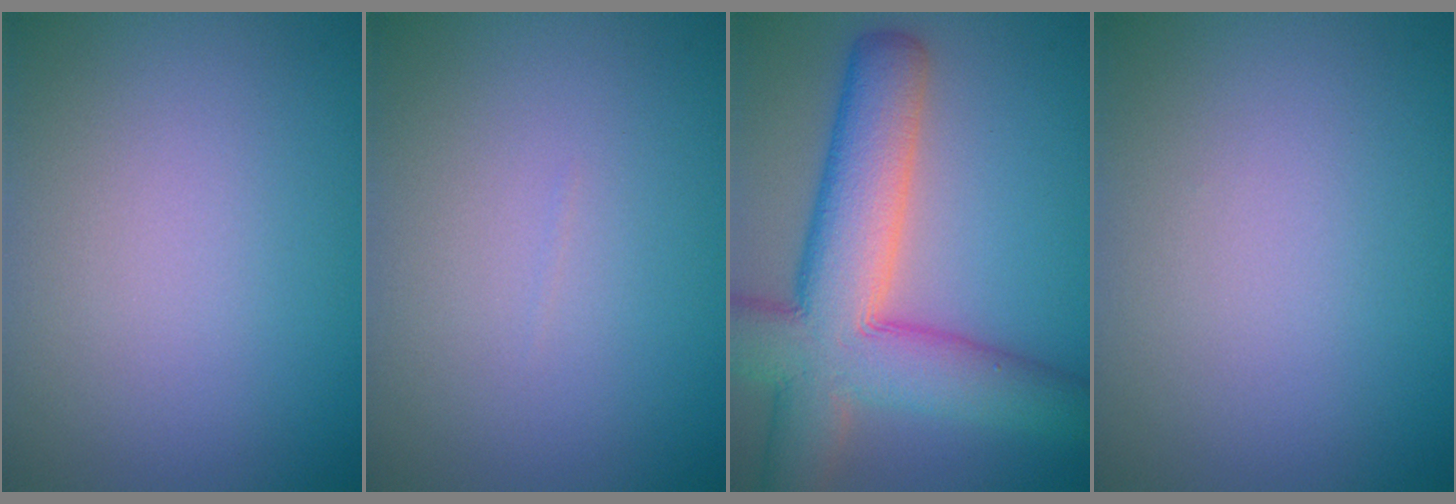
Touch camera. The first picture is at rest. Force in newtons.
{"total": 0.0}
{"total": 10.9, "press": 10.9, "slide": 0.6}
{"total": 0.0}